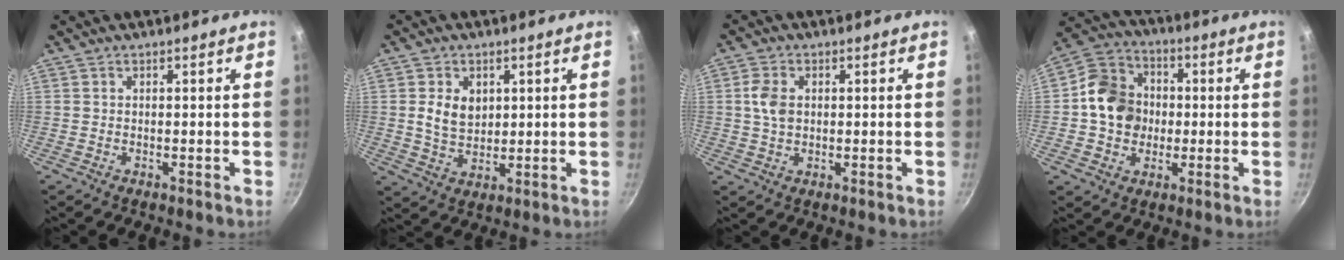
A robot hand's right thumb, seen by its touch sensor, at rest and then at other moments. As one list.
[{"total": 6.6, "force": [1.5, 4.8, 4.3], "torque": [-0.060, -0.014, 0.031]}, {"total": 4.9, "force": [0.6, 3.4, 3.4], "torque": [-0.061, 0.004, 0.008]}, {"total": 12.3, "force": [-0.2, 10.6, 6.2], "torque": [-0.078, 0.020, -0.020]}]